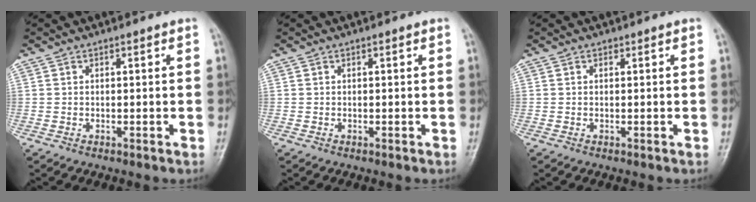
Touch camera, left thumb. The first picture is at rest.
{"total": 0.0}
{"total": 0.0}